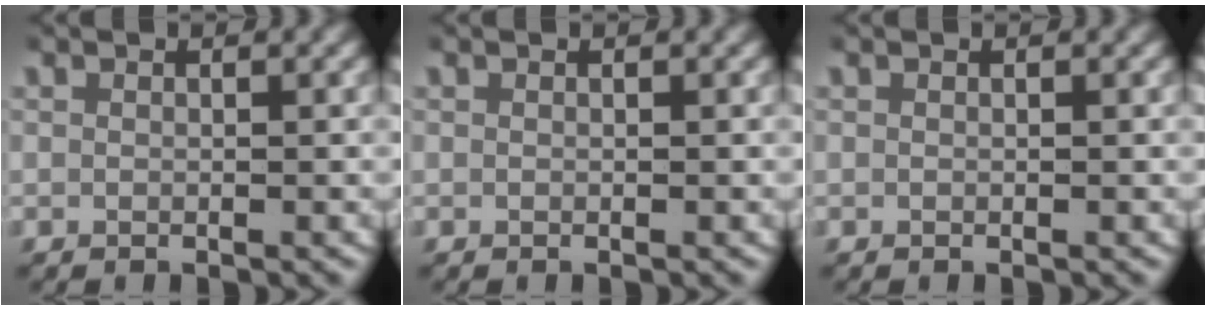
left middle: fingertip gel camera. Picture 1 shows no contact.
{"total": 0.0}
{"total": 0.0}